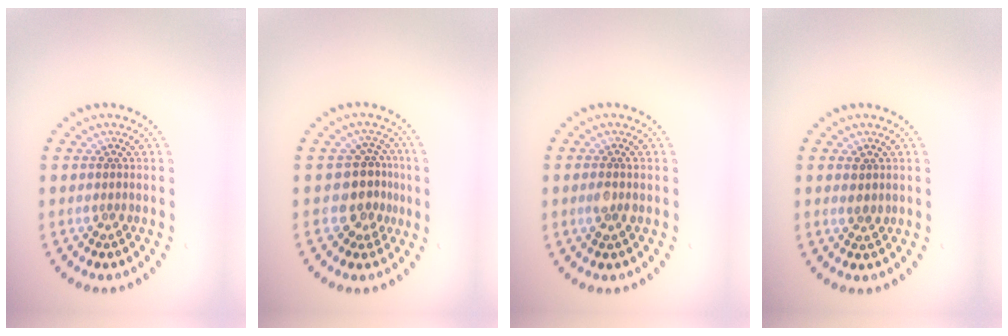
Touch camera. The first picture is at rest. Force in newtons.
{"total": 3.5, "press": 3.0, "slide": 1.8}
{"total": 1.3, "press": 1.2, "slide": 0.5}
{"total": 1.2, "press": 1.1, "slide": 0.3}